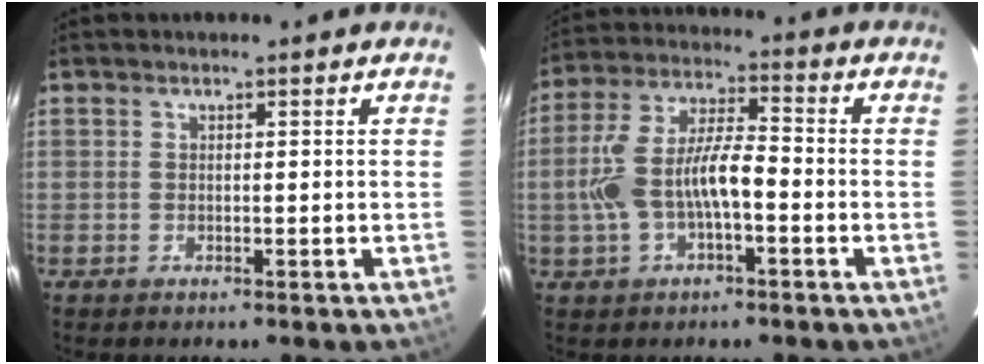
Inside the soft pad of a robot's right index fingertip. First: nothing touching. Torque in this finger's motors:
{"motor_torque": [0.47, -0.13, 0.45, 0.19]}